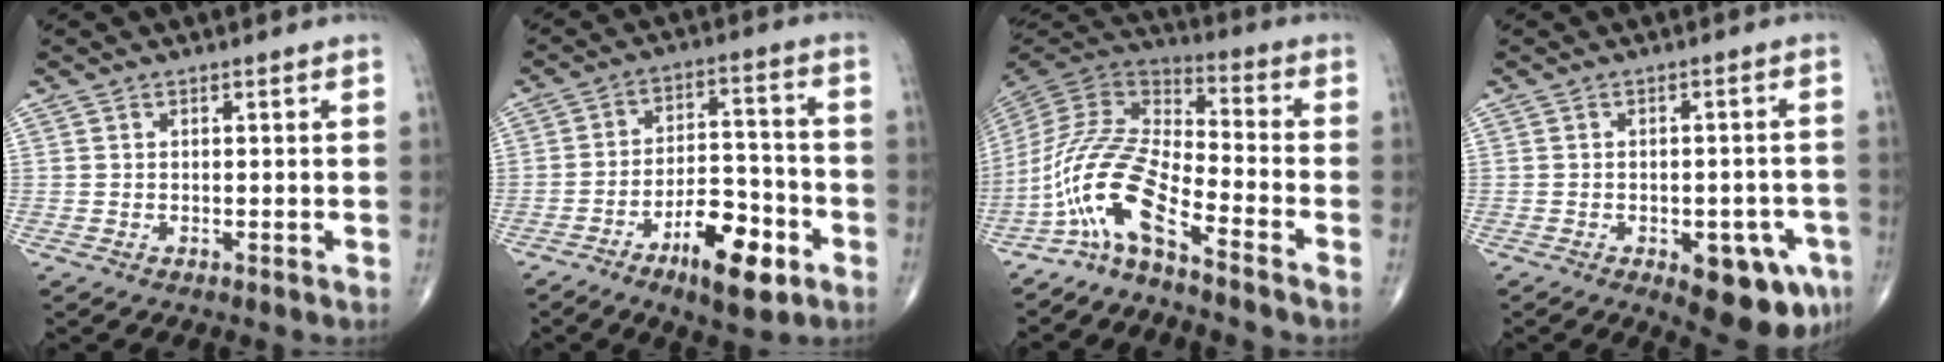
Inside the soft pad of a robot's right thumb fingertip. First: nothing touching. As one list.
[{"total": 13.1, "force": [-6.7, 5.2, 10.0], "torque": [-0.139, 0.040, -0.103]}, {"total": 13.0, "force": [-8.4, 2.8, 9.6], "torque": [-0.208, 0.075, -0.173]}, {"total": 11.6, "force": [-5.2, 5.0, 9.0], "torque": [-0.082, 0.015, -0.058]}]